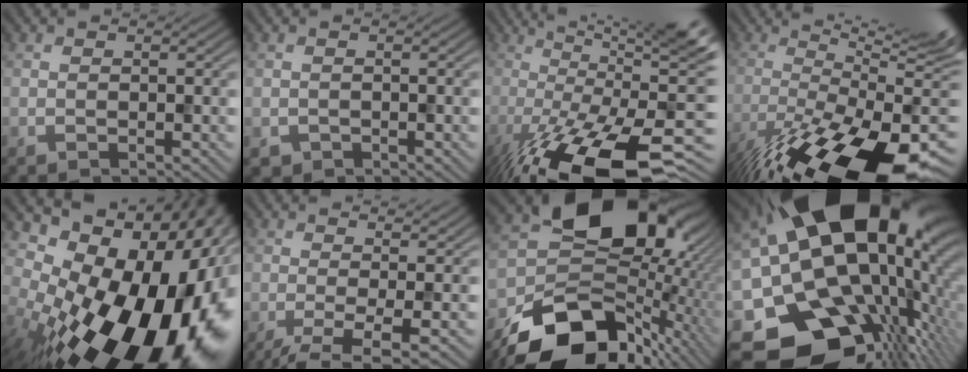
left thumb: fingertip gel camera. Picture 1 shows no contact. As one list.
[{"total": 1.2, "force": [-0.7, 0.9, 0.1], "torque": [-0.003, -0.005, -0.015]}, {"total": 18.0, "force": [-5.2, 4.3, 16.7], "torque": [-0.266, 0.002, -0.096]}, {"total": 18.7, "force": [-7.6, 6.0, 15.9], "torque": [-0.256, -0.036, -0.101]}, {"total": 22.1, "force": [-3.1, 13.5, 17.1], "torque": [-0.291, -0.074, -0.025]}, {"total": 5.8, "force": [-1.2, 1.3, 5.6], "torque": [-0.084, 0.002, -0.027]}, {"total": 18.6, "force": [-3.6, 14.1, 11.5], "torque": [-0.209, -0.038, -0.040]}, {"total": 21.6, "force": [1.5, 14.8, 15.7], "torque": [-0.267, -0.053, 0.051]}]